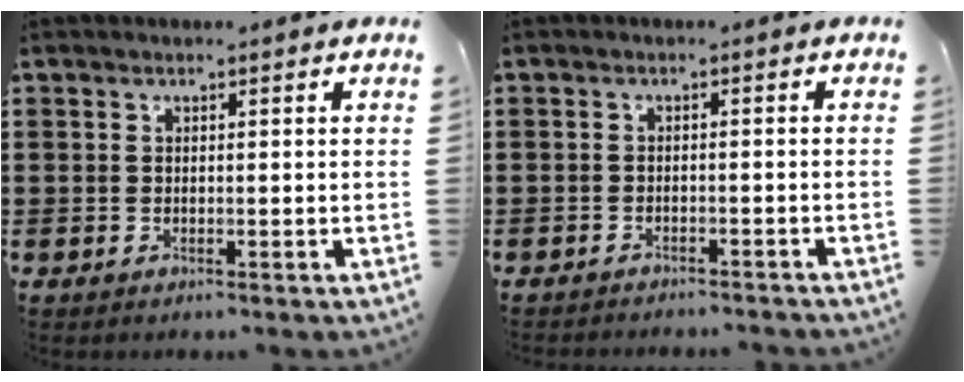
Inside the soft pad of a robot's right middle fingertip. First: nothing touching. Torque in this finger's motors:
{"motor_torque": [1.15, -0.99, 0.68, 0.17]}